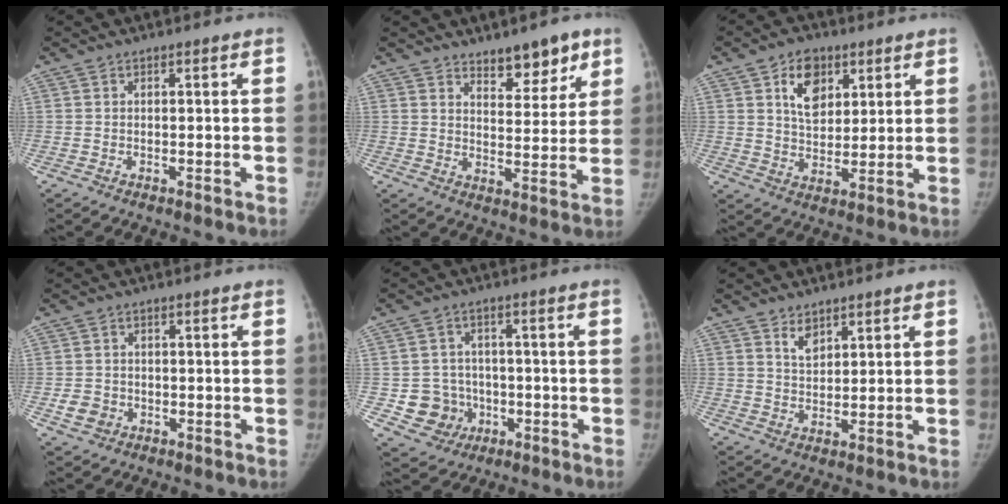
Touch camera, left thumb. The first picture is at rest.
{"total": 8.2, "force": [5.8, 3.7, 4.5], "torque": [-0.025, -0.040, 0.087]}
{"total": 9.1, "force": [4.0, 6.2, 5.3], "torque": [-0.054, -0.020, 0.068]}
{"total": 3.8, "force": [-1.3, 3.2, 1.5], "torque": [-0.016, 0.008, -0.019]}
{"total": 8.4, "force": [-2.0, 7.9, 1.8], "torque": [-0.002, 0.018, -0.024]}
{"total": 3.3, "force": [2.2, 1.9, 1.6], "torque": [-0.014, -0.019, 0.045]}